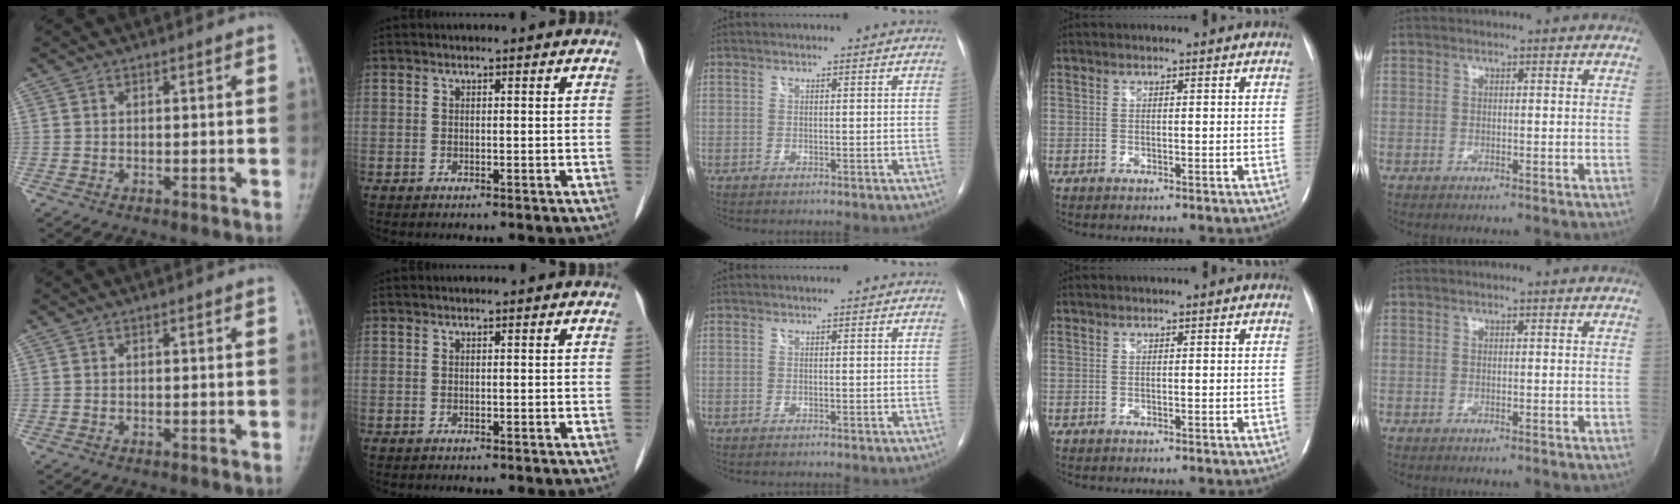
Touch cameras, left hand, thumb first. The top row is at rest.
{}